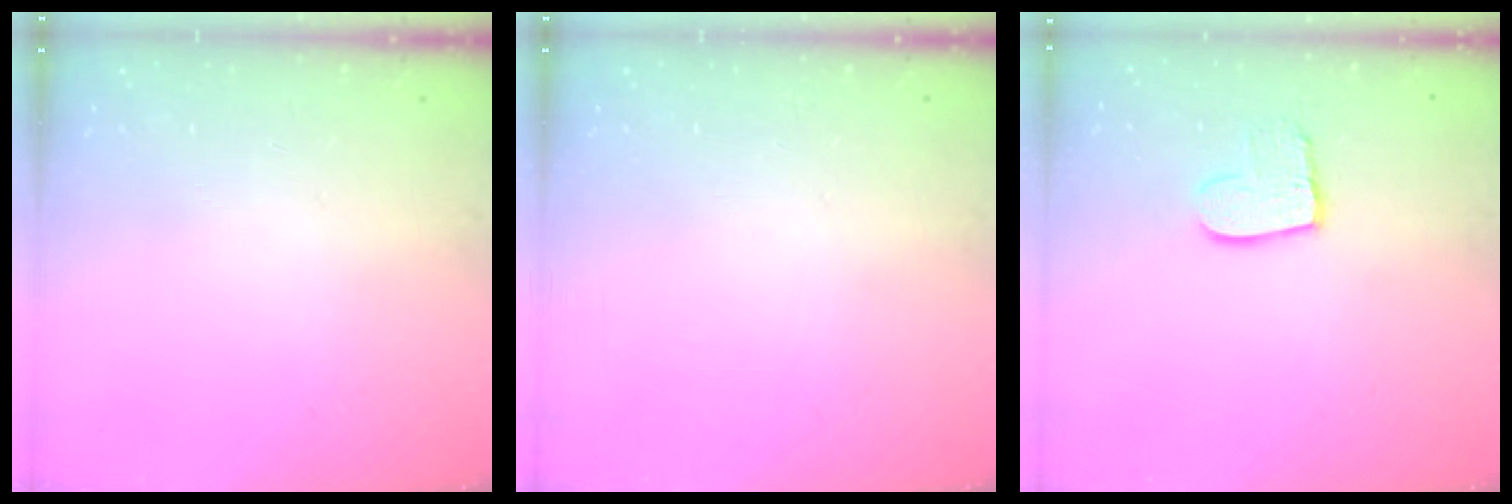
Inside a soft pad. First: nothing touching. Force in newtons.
{"total": 0.0}
{"total": 9.5, "press": 9.5, "slide": 0.7}